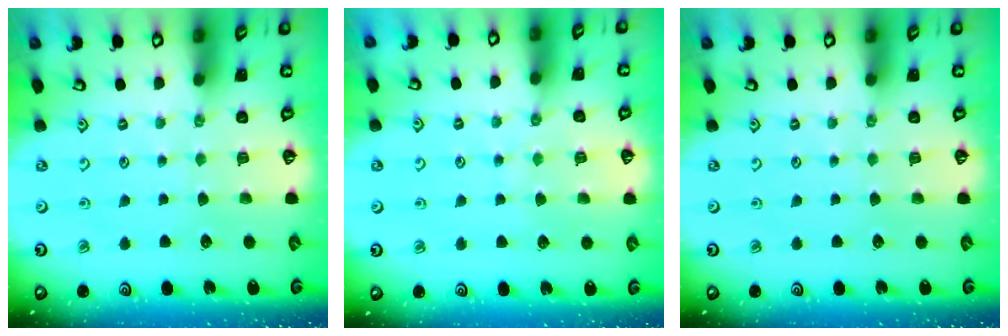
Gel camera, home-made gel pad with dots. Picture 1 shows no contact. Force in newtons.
{"total": 6.3, "press": 6.3, "slide": 0.7}
{"total": 0.0}